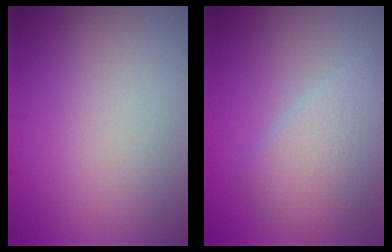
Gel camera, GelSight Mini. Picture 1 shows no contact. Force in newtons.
{"total": 4.5, "press": 4.5, "slide": 0.2}